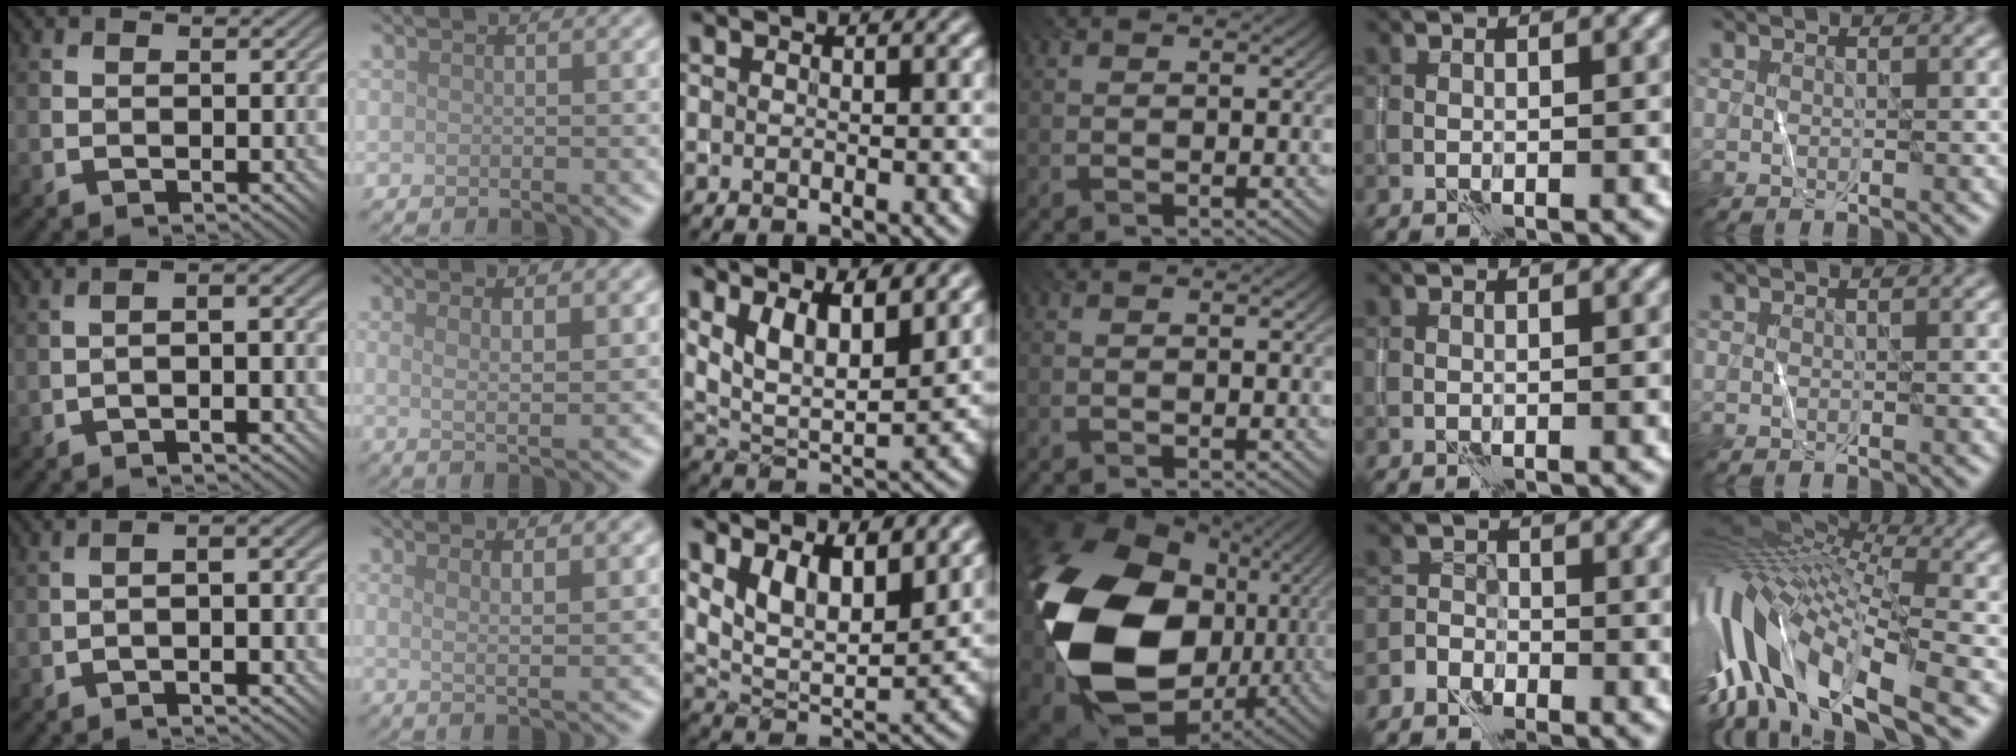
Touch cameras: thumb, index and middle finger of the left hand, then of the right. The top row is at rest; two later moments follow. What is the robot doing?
{"motion": "wrap", "object": "yarn"}